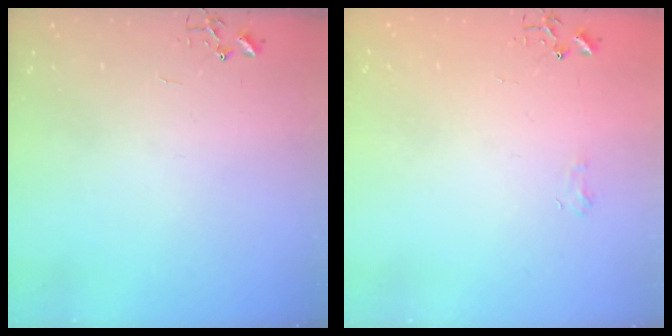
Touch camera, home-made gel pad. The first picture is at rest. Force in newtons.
{"total": 4.8, "press": 4.7, "slide": 0.6}